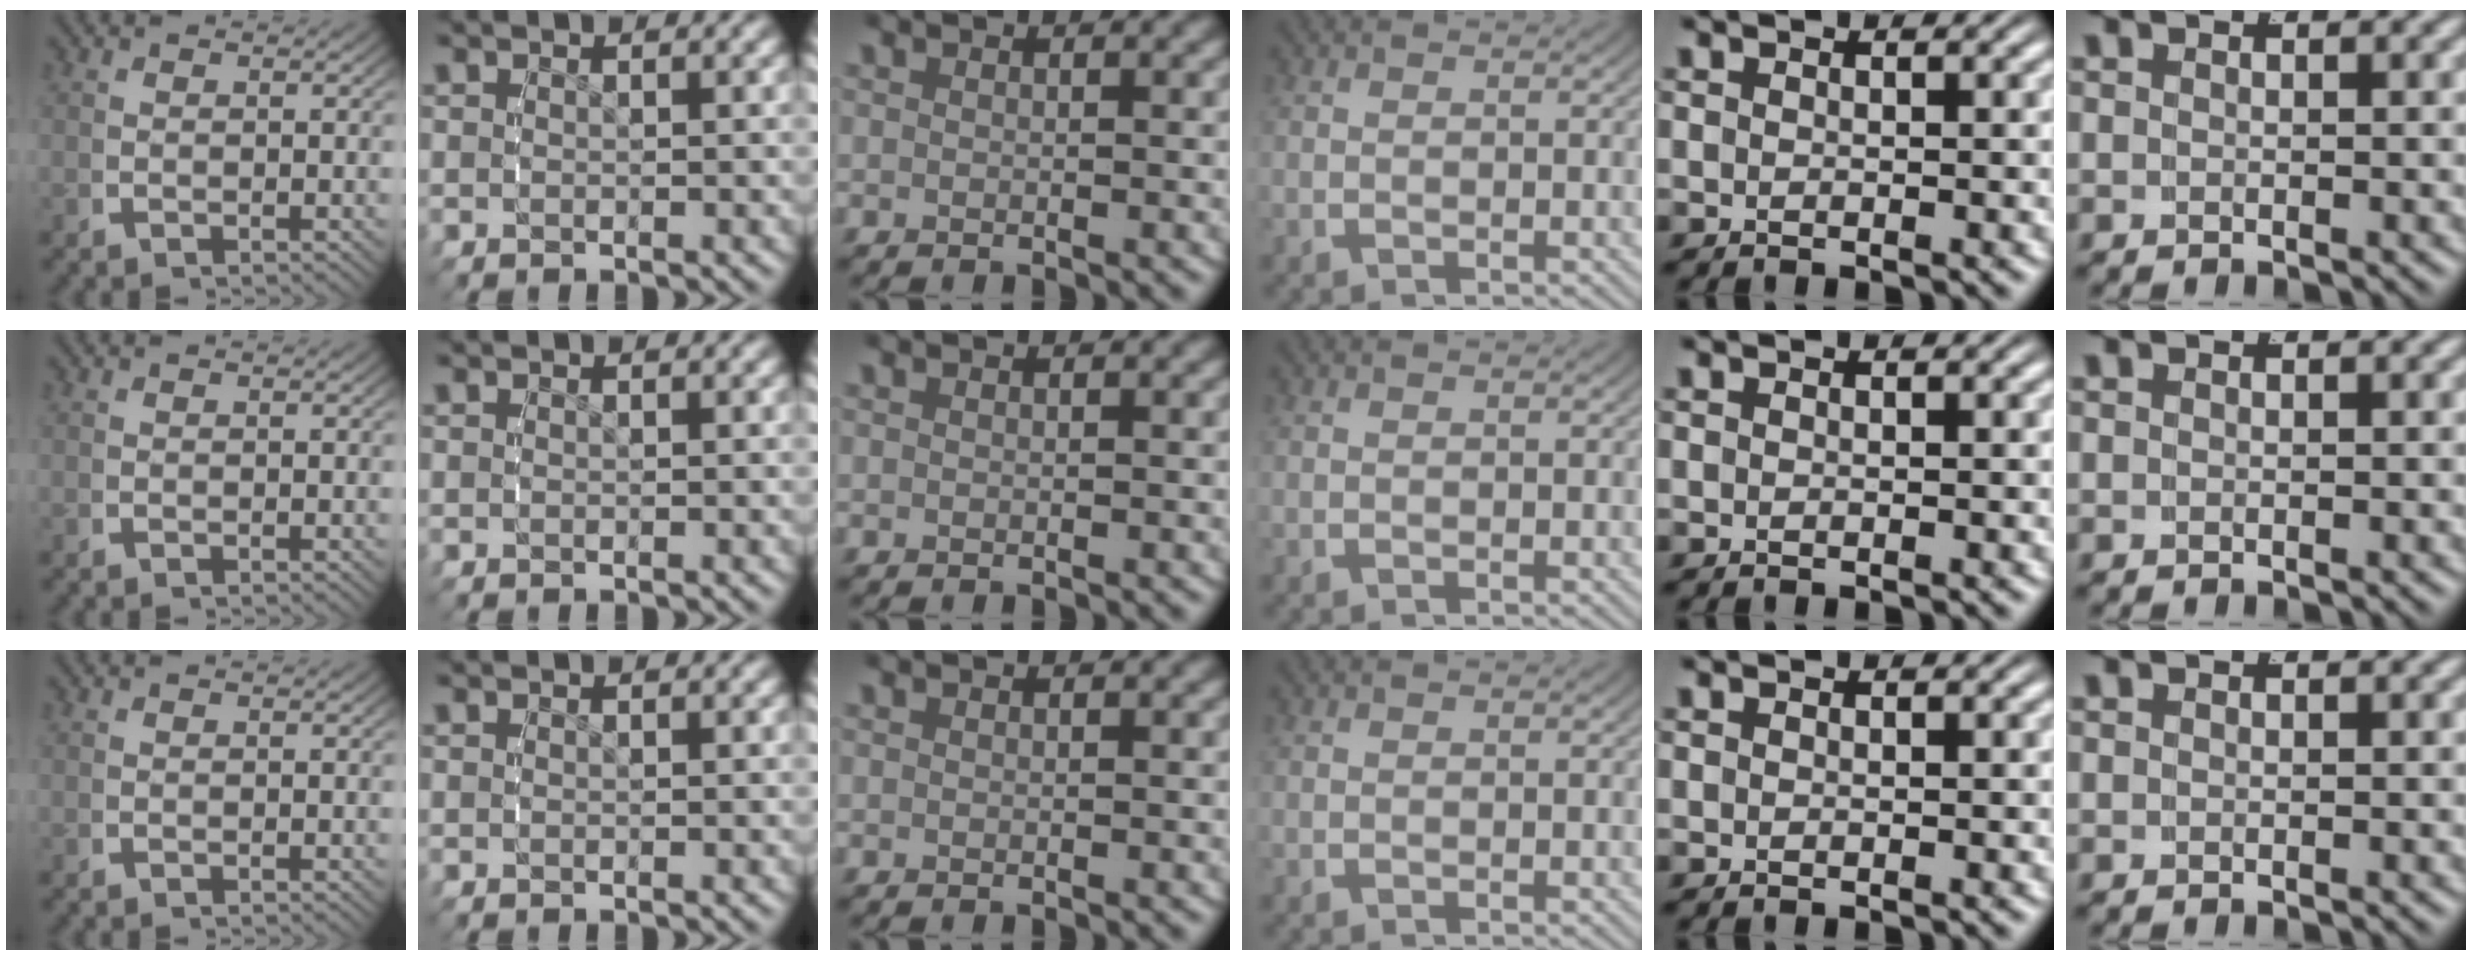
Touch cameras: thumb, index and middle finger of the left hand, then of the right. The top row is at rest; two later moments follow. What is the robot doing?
{"motion": "reach", "object": "measuring cup"}